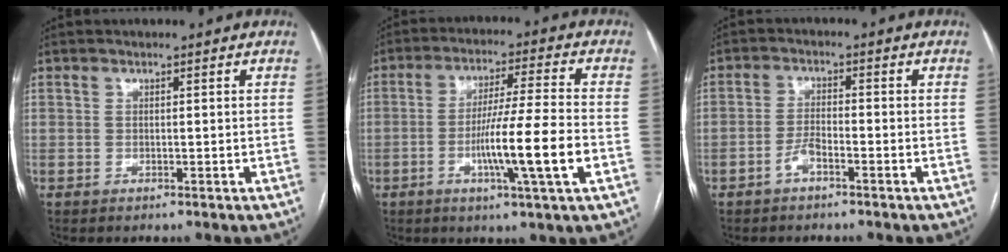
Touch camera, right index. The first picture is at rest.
{"total": 11.8, "force": [-3.4, -0.9, 11.2], "torque": [-0.200, -0.010, -0.062]}
{"total": 2.7, "force": [-1.6, 0.7, 2.0], "torque": [-0.037, 0.006, -0.032]}